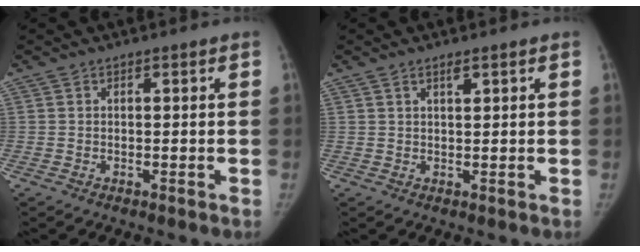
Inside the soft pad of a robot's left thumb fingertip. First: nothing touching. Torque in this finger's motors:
{"motor_torque": [-0.09, 0.19, -0.12, 0.53, 0.00]}